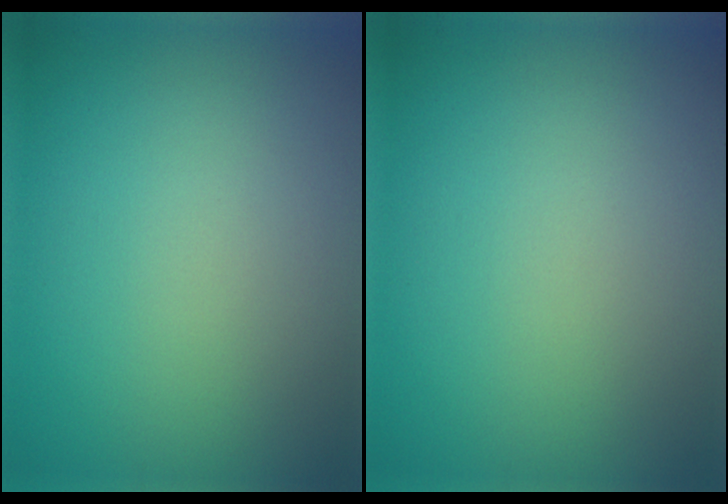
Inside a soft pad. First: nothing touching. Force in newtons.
{"total": 0.0}